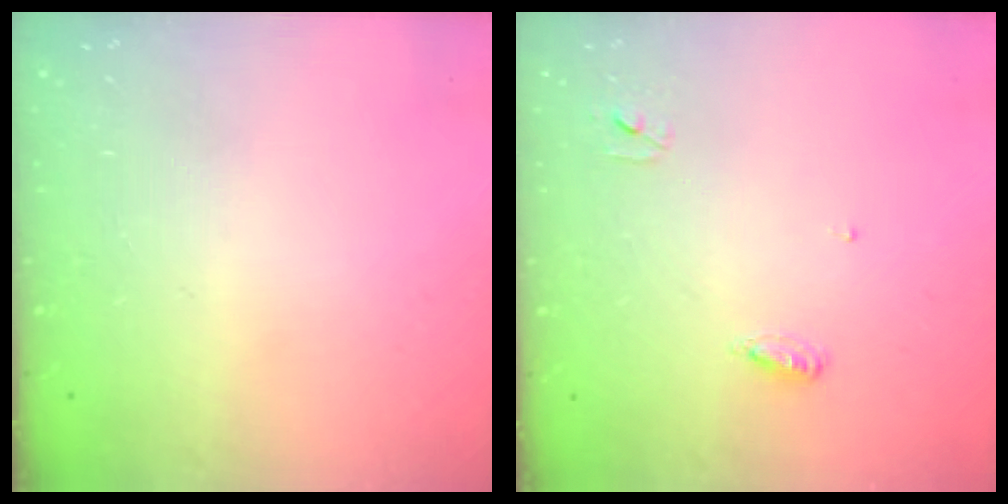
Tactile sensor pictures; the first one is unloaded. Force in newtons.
{"total": 3.4, "press": 3.4, "slide": 0.3}